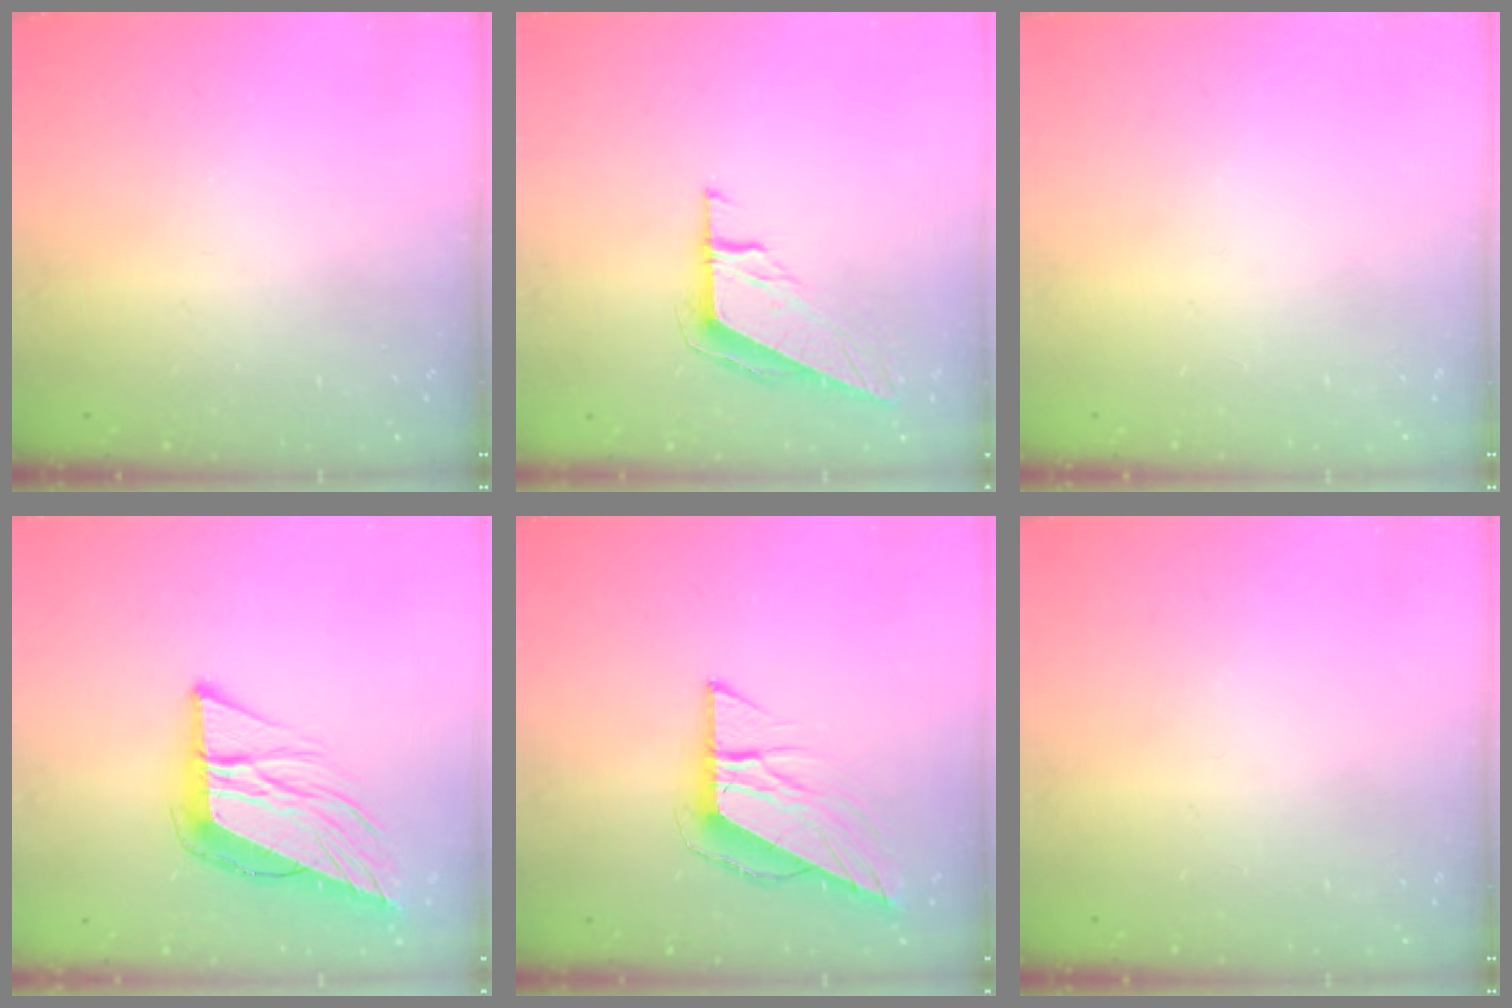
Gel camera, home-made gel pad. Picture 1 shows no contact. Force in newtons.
{"total": 8.6, "press": 8.6, "slide": 0.2}
{"total": 0.0}
{"total": 12.7, "press": 12.2, "slide": 3.4}
{"total": 8.7, "press": 8.7, "slide": 0.3}
{"total": 0.0}